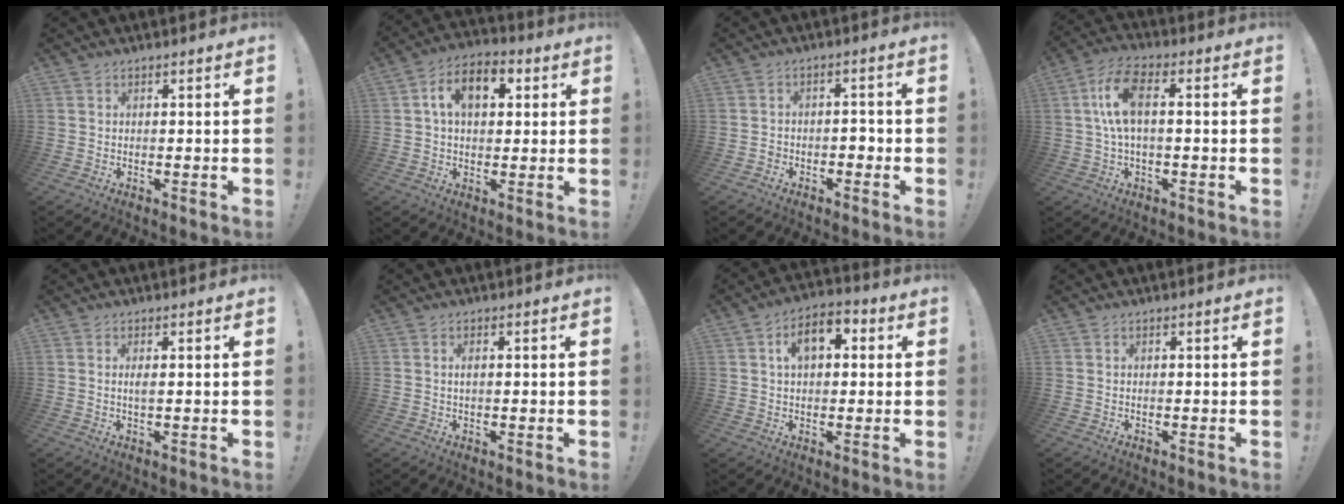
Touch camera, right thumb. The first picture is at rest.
{"total": 10.5, "force": [2.8, 6.5, 7.8], "torque": [-0.126, 0.014, 0.050]}
{"total": 3.2, "force": [-2.1, 2.1, 1.2], "torque": [-0.022, 0.011, -0.037]}
{"total": 10.3, "force": [0.6, 4.1, 9.4], "torque": [-0.193, 0.007, 0.011]}
{"total": 1.3, "force": [0.1, 0.2, 1.3], "torque": [-0.020, -0.003, 0.000]}
{"total": 1.1, "force": [-0.1, 0.3, 1.0], "torque": [-0.017, 0.000, -0.003]}
{"total": 8.2, "force": [2.1, 5.3, 6.0], "torque": [-0.081, 0.004, 0.035]}
{"total": 0.0}